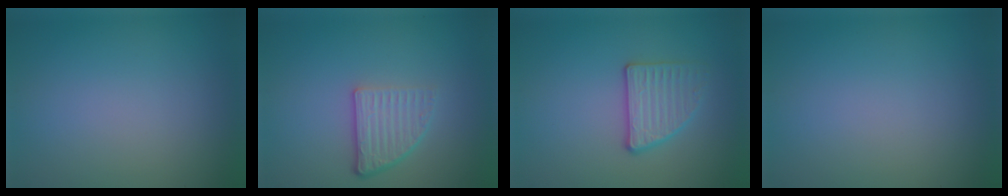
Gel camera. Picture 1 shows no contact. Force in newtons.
{"total": 3.8, "press": 2.5, "slide": 2.9}
{"total": 2.7, "press": 2.5, "slide": 1.2}
{"total": 0.0}